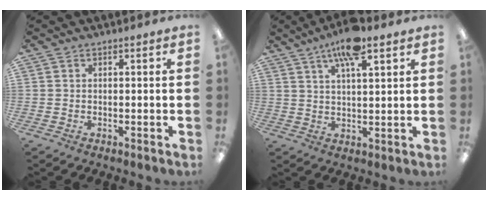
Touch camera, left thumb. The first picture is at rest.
{"total": 10.1, "force": [6.7, 2.6, 7.1], "torque": [-0.120, -0.021, 0.111]}